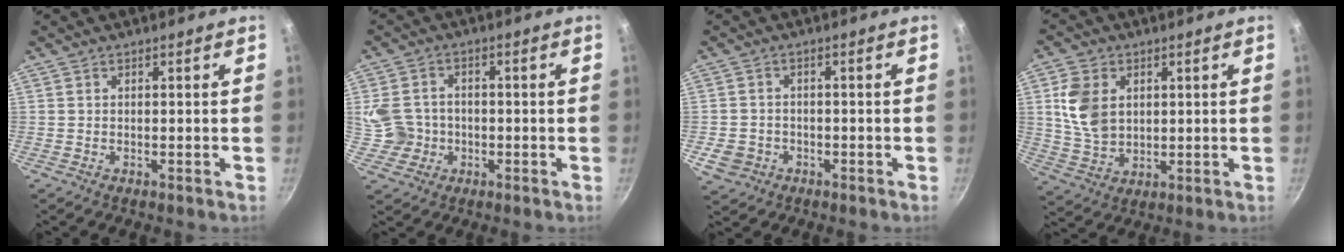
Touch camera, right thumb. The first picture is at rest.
{"total": 7.8, "force": [-0.7, 7.1, 3.1], "torque": [-0.043, 0.012, -0.011]}
{"total": 4.9, "force": [-1.7, 4.1, 1.9], "torque": [-0.034, 0.017, -0.024]}
{"total": 9.8, "force": [2.3, 7.2, 6.2], "torque": [-0.101, -0.016, 0.051]}